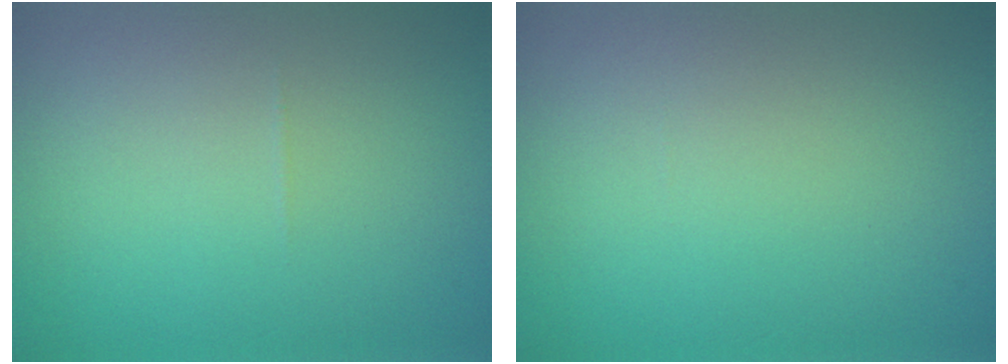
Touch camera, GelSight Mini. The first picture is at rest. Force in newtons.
{"total": 0.0}